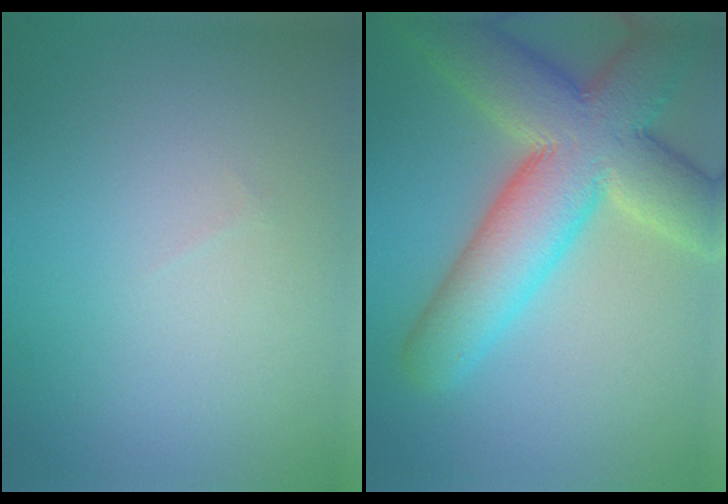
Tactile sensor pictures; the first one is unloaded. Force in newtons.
{"total": 11.8, "press": 11.7, "slide": 1.3}